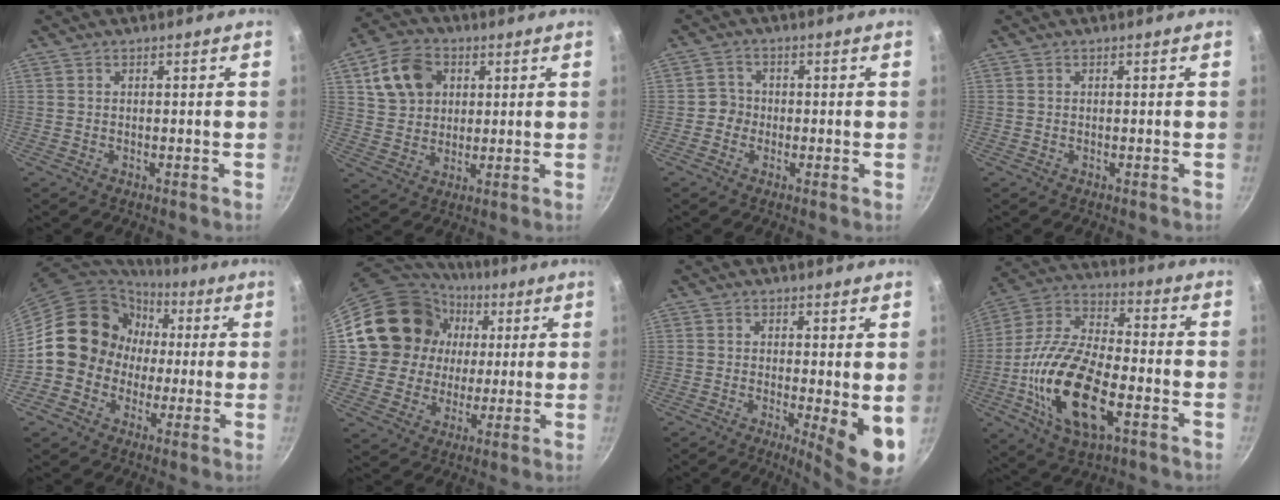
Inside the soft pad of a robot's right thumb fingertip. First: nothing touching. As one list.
[{"total": 11.2, "force": [3.7, 8.8, 6.0], "torque": [-0.089, 0.006, 0.065]}, {"total": 2.6, "force": [-0.8, 2.5, 0.5], "torque": [0.014, 0.011, -0.021]}, {"total": 0.0}, {"total": 15.2, "force": [0.1, 14.0, 6.0], "torque": [-0.046, 0.028, -0.009]}, {"total": 18.3, "force": [4.3, 16.5, 6.4], "torque": [-0.101, 0.009, 0.077]}, {"total": 7.8, "force": [-0.5, 2.0, 7.5], "torque": [-0.091, -0.016, -0.003]}, {"total": 21.5, "force": [-6.0, 10.1, 18.0], "torque": [-0.342, 0.025, -0.124]}]